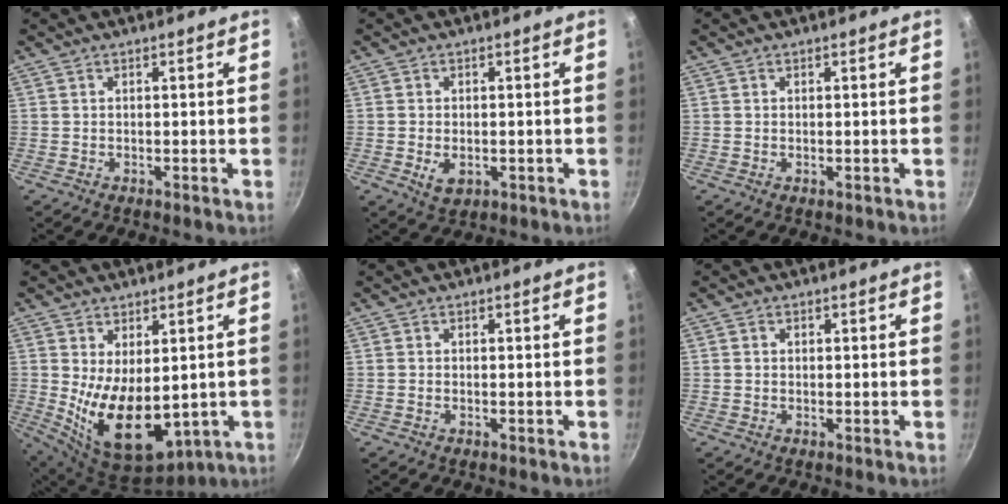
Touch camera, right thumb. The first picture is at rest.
{"total": 4.0, "force": [-0.9, 2.6, 2.9], "torque": [-0.046, -0.005, -0.009]}
{"total": 0.0}
{"total": 13.7, "force": [0.2, 7.7, 11.3], "torque": [-0.179, -0.036, 0.031]}
{"total": 0.0}
{"total": 0.8, "force": [0.2, 0.7, 0.3], "torque": [-0.004, 0.003, 0.002]}